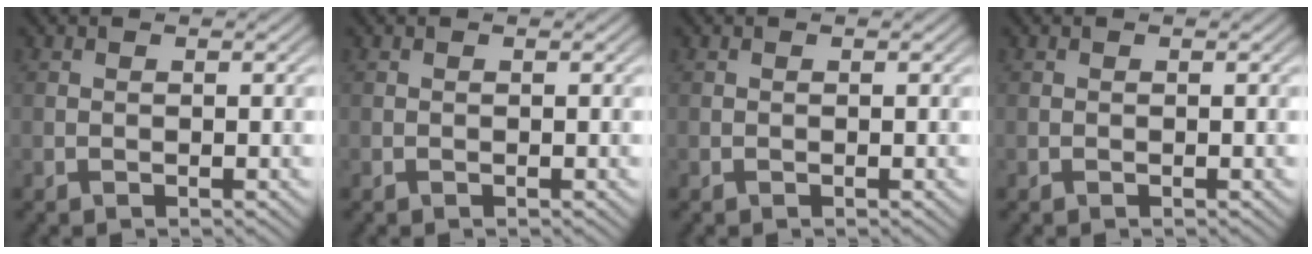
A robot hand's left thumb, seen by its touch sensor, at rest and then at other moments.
{"total": 0.0}
{"total": 0.0}
{"total": 0.0}